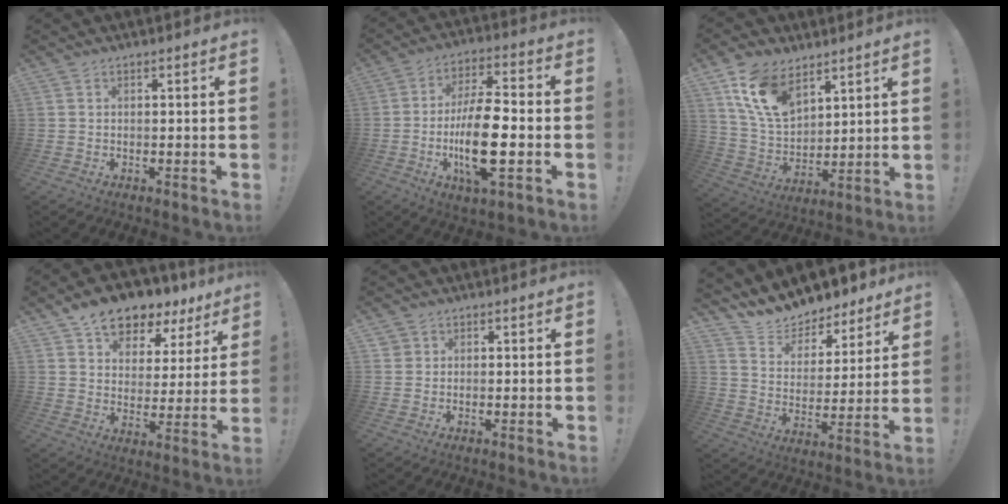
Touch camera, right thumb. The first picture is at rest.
{"total": 16.5, "force": [-3.6, 5.9, 15.0], "torque": [-0.273, 0.002, -0.063]}
{"total": 15.4, "force": [8.9, 9.4, 8.3], "torque": [-0.171, -0.036, 0.173]}
{"total": 10.6, "force": [8.2, 5.8, 3.5], "torque": [-0.061, -0.059, 0.151]}
{"total": 1.8, "force": [0.7, 1.7, 0.2], "torque": [0.002, -0.001, 0.012]}
{"total": 11.7, "force": [10.9, 3.7, 1.8], "torque": [-0.057, -0.093, 0.198]}